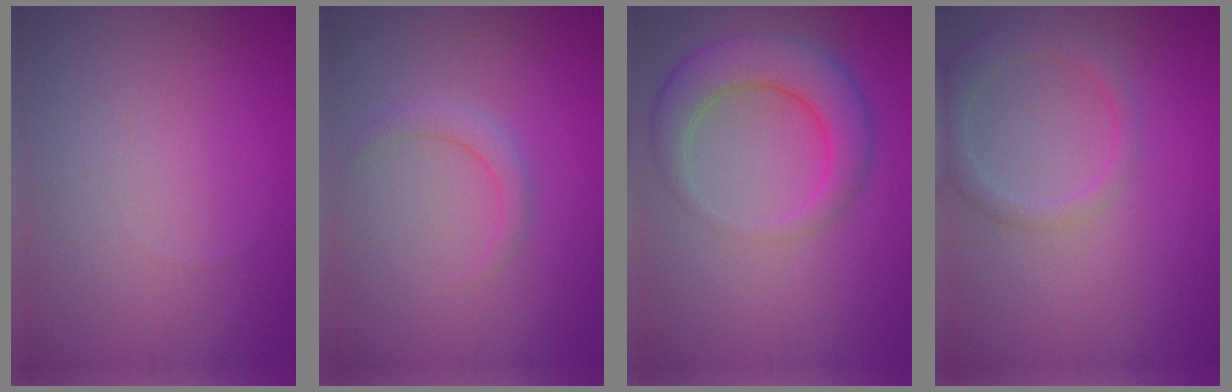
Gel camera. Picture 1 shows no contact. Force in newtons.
{"total": 1.6, "press": 1.6, "slide": 0.1}
{"total": 5.5, "press": 5.5, "slide": 0.1}
{"total": 2.7, "press": 2.7, "slide": 0.1}